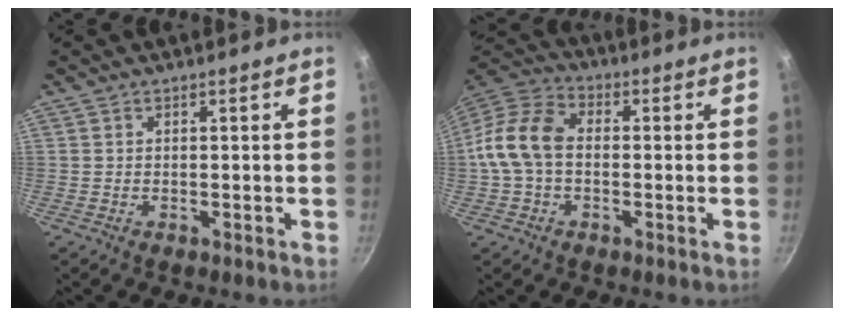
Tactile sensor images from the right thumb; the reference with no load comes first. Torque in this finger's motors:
{"motor_torque": [-0.14, 0.68, 0.63, -0.65, 0.13]}